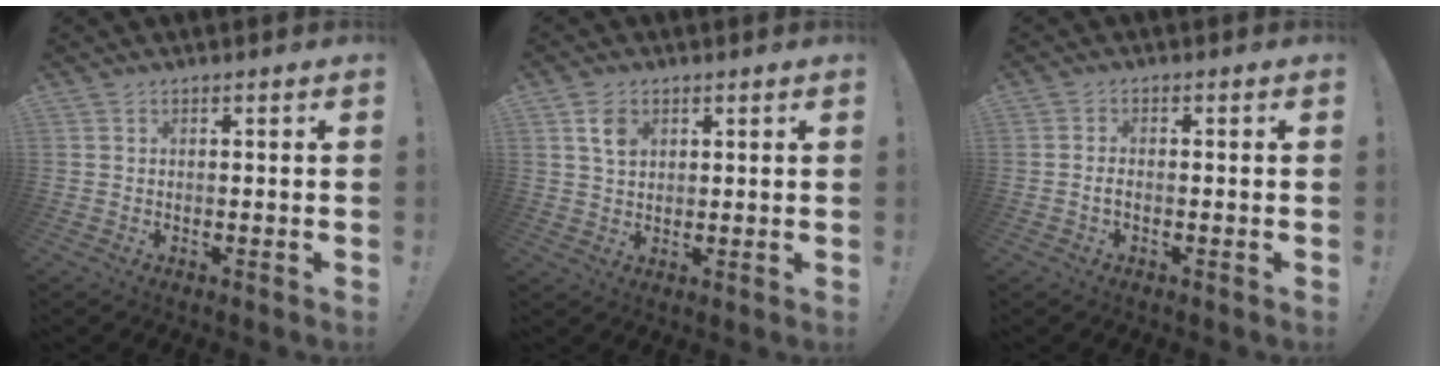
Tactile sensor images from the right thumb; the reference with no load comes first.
{"total": 5.2, "force": [2.4, 3.6, 3.0], "torque": [-0.042, -0.004, 0.042]}
{"total": 1.7, "force": [-0.8, 0.6, 1.3], "torque": [-0.030, 0.007, -0.012]}